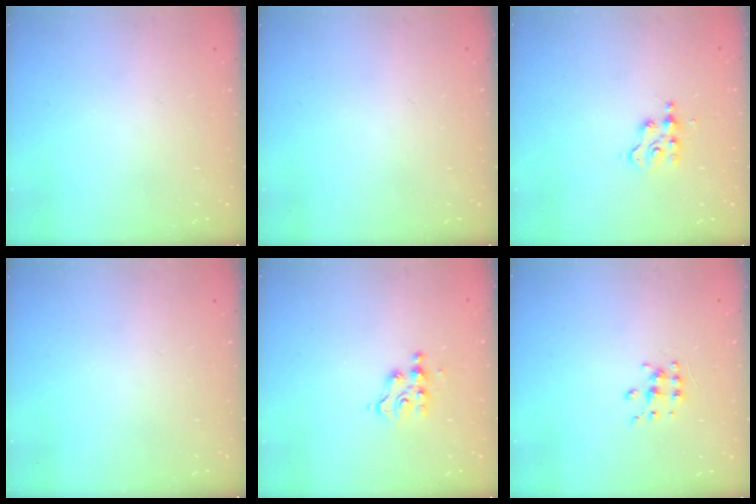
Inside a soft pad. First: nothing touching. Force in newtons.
{"total": 0.0}
{"total": 2.7, "press": 2.6, "slide": 0.3}
{"total": 0.0}
{"total": 4.6, "press": 4.6, "slide": 0.3}
{"total": 6.0, "press": 6.0, "slide": 0.5}